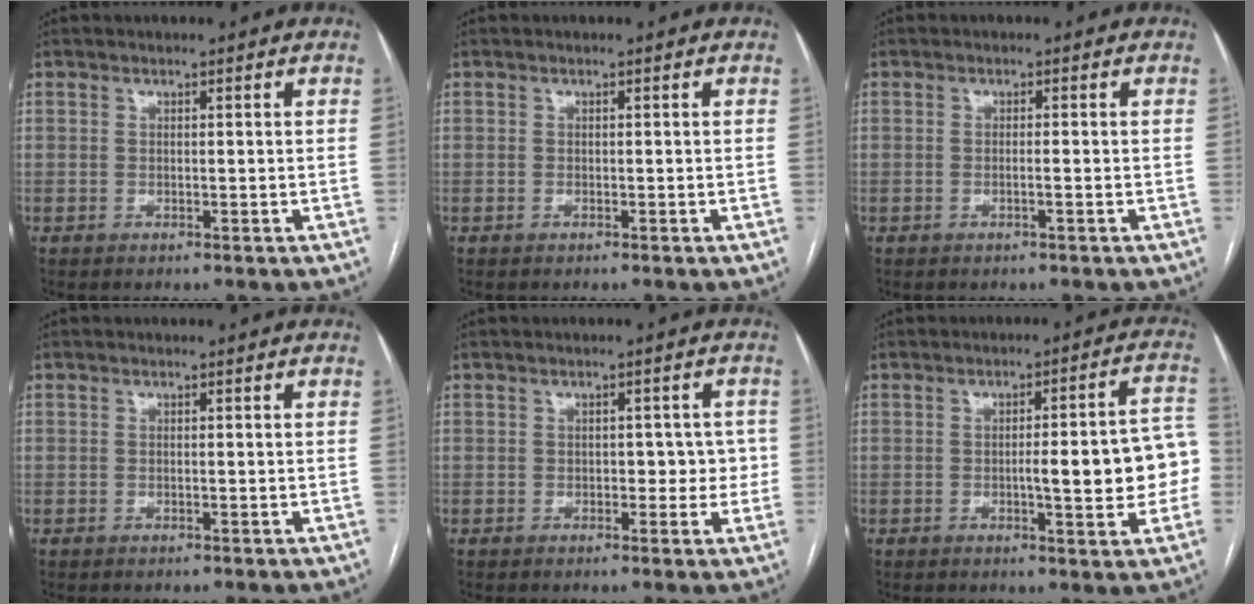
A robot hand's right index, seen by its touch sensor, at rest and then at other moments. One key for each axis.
{"total": 0.0}
{"total": 1.1, "fx": -0.5, "fy": -0.3, "fz": 1.0, "tx": -0.017, "ty": 0.000, "tz": -0.008}
{"total": 0.0}
{"total": 3.9, "fx": -0.3, "fy": 2.3, "fz": 3.1, "tx": -0.025, "ty": 0.017, "tz": -0.003}
{"total": 11.1, "fx": -1.4, "fy": 1.8, "fz": 10.9, "tx": -0.128, "ty": 0.024, "tz": -0.016}